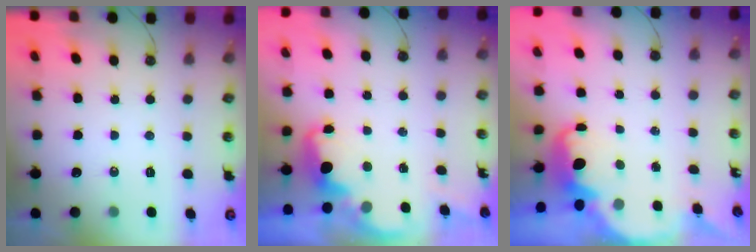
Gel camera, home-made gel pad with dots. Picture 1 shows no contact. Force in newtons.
{"total": 2.1, "press": 2.0, "slide": 0.6}
{"total": 3.8, "press": 3.8, "slide": 0.3}